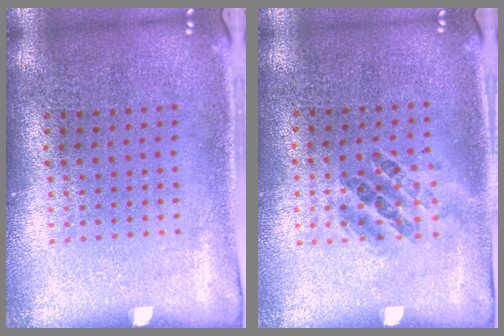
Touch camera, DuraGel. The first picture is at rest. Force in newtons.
{"total": 0.9, "press": 0.8, "slide": 0.5}